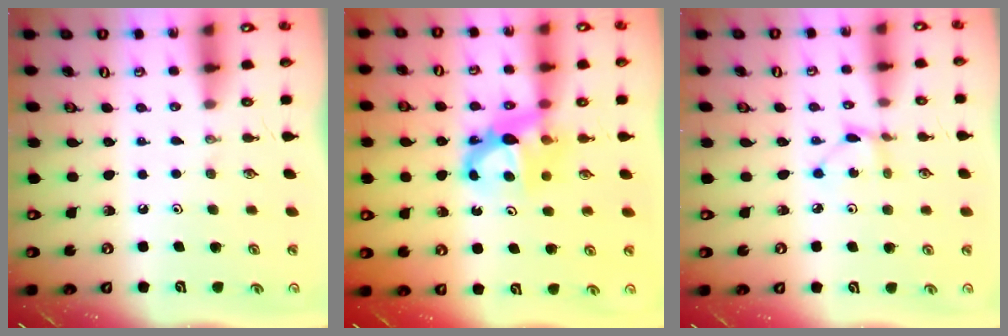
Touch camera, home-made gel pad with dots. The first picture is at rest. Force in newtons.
{"total": 8.2, "press": 8.2, "slide": 0.2}
{"total": 2.2, "press": 2.2, "slide": 0.3}